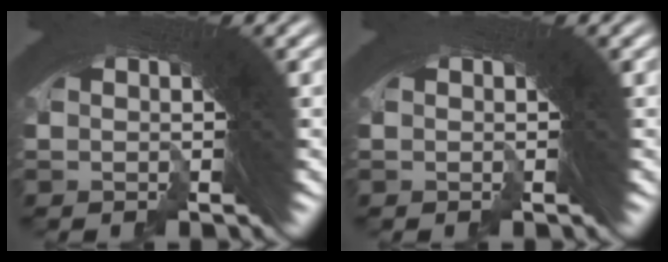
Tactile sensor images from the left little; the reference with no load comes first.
{"total": 0.0}